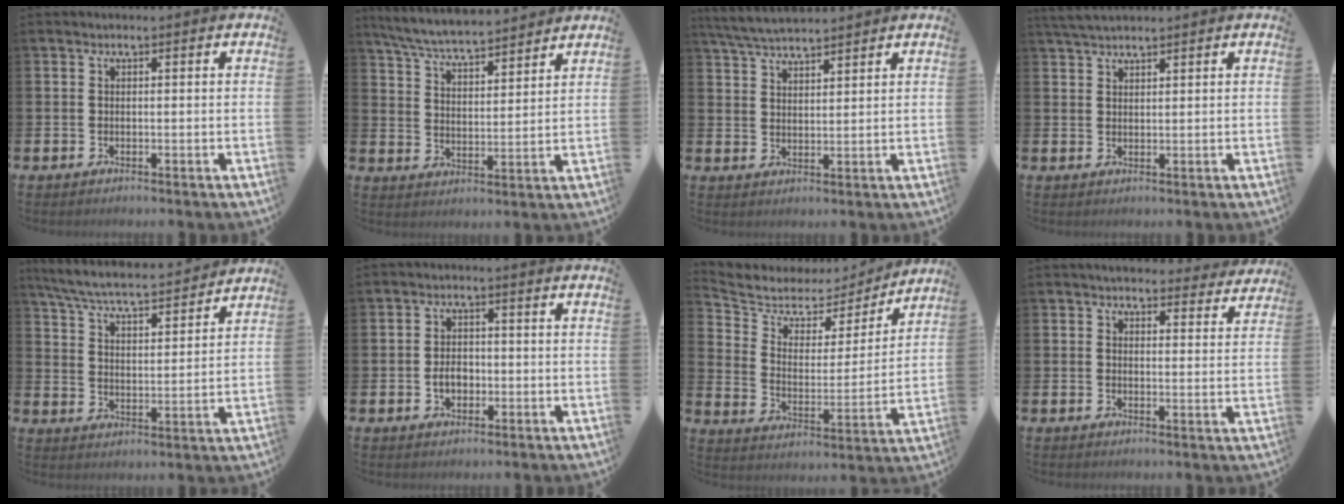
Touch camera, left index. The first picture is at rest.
{"total": 6.5, "force": [6.3, 0.4, 1.4], "torque": [-0.053, -0.044, 0.110]}
{"total": 5.1, "force": [4.9, 0.5, 1.2], "torque": [-0.037, -0.020, 0.090]}
{"total": 3.3, "force": [3.1, 0.6, 1.0], "torque": [-0.020, -0.008, 0.057]}
{"total": 6.9, "force": [6.5, 0.7, 2.1], "torque": [-0.067, -0.048, 0.110]}
{"total": 2.8, "force": [-0.7, 2.0, 1.8], "torque": [-0.022, -0.002, -0.018]}
{"total": 5.7, "force": [4.9, 2.8, 1.2], "torque": [-0.059, -0.037, 0.076]}
{"total": 4.1, "force": [4.0, 1.0, 0.5], "torque": [-0.006, -0.024, 0.070]}